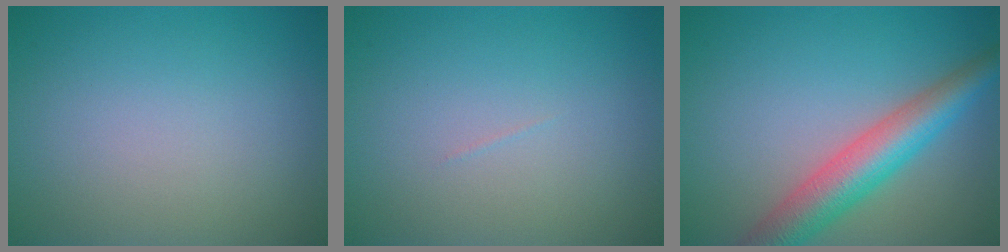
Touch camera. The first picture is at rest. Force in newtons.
{"total": 0.0}
{"total": 6.1, "press": 6.1, "slide": 0.2}